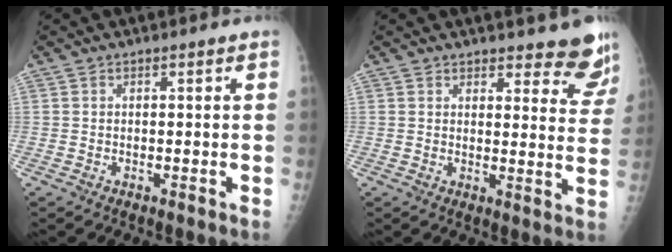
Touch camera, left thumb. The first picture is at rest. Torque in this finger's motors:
{"motor_torque": [-0.01, -0.04, -0.16, -0.21, 0.09]}